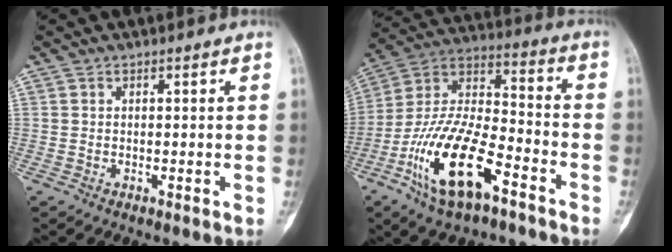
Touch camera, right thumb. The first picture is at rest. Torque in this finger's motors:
{"motor_torque": [0.32, 0.59, 1.82, -0.95, 0.29]}